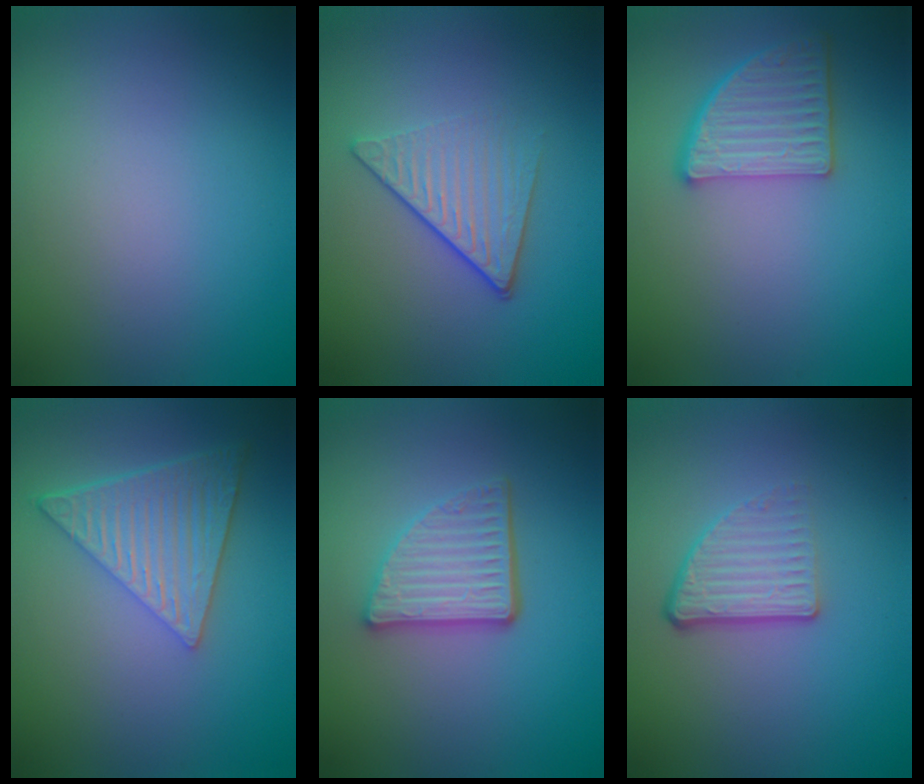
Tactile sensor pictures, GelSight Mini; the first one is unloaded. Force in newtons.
{"total": 4.1, "press": 2.9, "slide": 2.9}
{"total": 4.5, "press": 4.0, "slide": 2.1}
{"total": 6.6, "press": 4.6, "slide": 4.7}
{"total": 4.2, "press": 3.3, "slide": 2.6}
{"total": 3.6, "press": 2.3, "slide": 2.8}